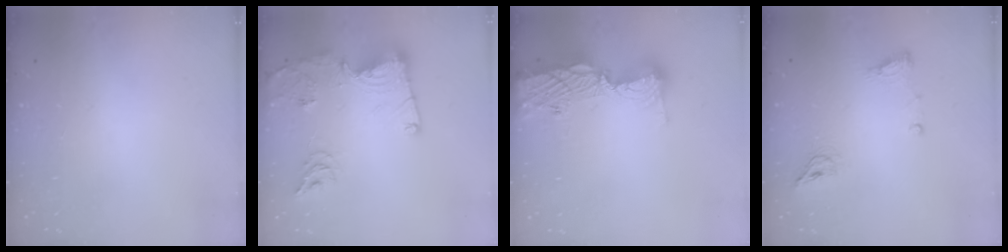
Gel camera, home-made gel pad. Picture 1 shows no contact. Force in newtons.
{"total": 16.5, "press": 16.5, "slide": 1.7}
{"total": 16.6, "press": 16.1, "slide": 4.0}
{"total": 8.2, "press": 8.1, "slide": 1.5}